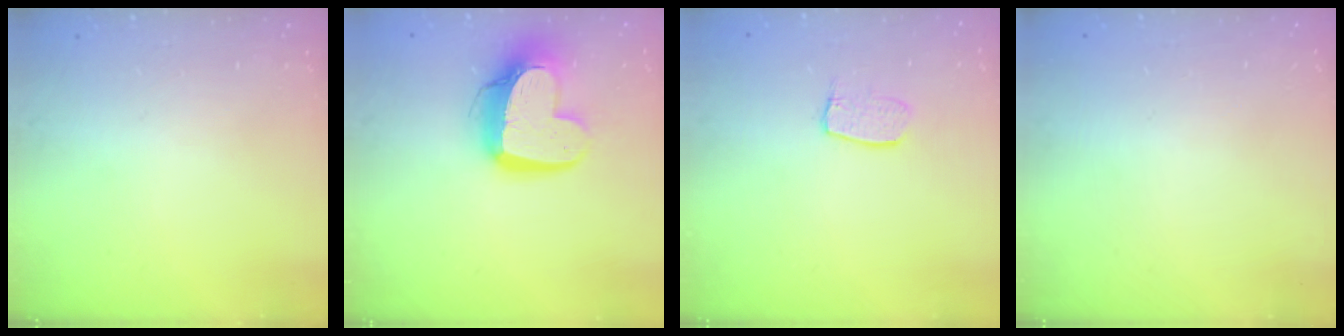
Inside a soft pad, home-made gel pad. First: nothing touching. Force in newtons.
{"total": 14.4, "press": 14.3, "slide": 1.3}
{"total": 6.8, "press": 6.8, "slide": 0.3}
{"total": 0.0}